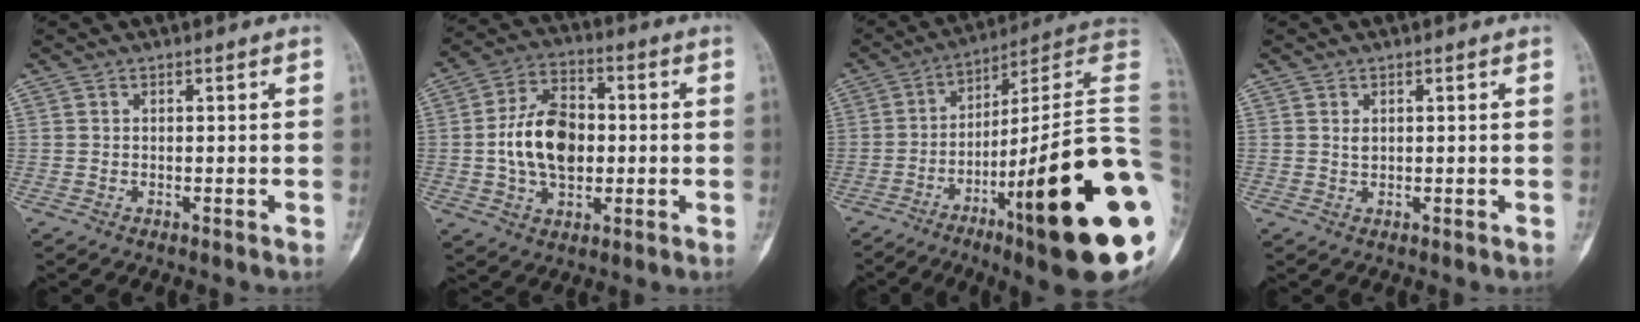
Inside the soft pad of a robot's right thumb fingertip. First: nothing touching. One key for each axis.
{"total": 13.6, "fx": -0.3, "fy": 8.8, "fz": 10.4, "tx": -0.167, "ty": 0.017, "tz": -0.007}
{"total": 31.1, "fx": -10.0, "fy": 4.8, "fz": 29.0, "tx": -0.341, "ty": 0.045, "tz": -0.158}
{"total": 1.0, "fx": 0.4, "fy": 0.6, "fz": 0.6, "tx": -0.008, "ty": -0.002, "tz": 0.010}